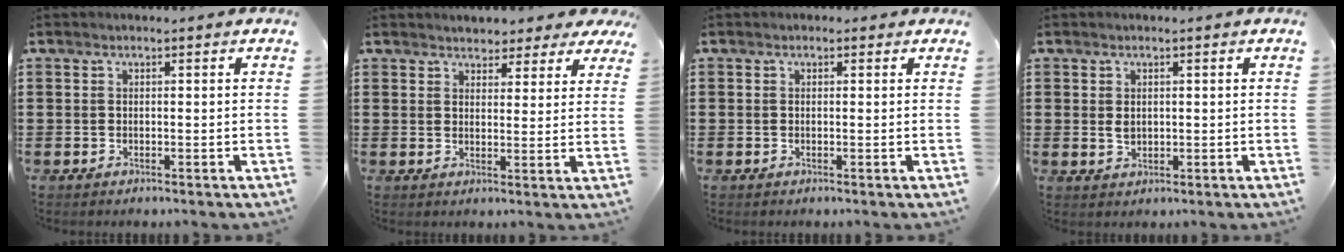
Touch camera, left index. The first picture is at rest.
{"total": 3.1, "force": [2.9, 1.1, 0.2], "torque": [-0.017, -0.005, 0.052]}
{"total": 0.7, "force": [0.0, 0.7, 0.2], "torque": [-0.004, 0.006, -0.002]}
{"total": 1.7, "force": [0.3, 1.3, 1.0], "torque": [-0.024, 0.008, 0.004]}